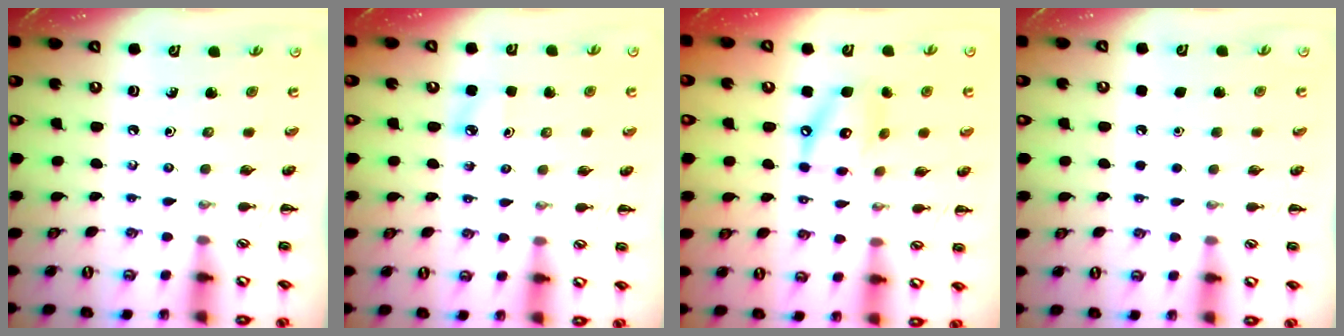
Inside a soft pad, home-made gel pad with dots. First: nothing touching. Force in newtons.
{"total": 3.8, "press": 3.6, "slide": 1.1}
{"total": 10.6, "press": 10.5, "slide": 1.5}
{"total": 1.7, "press": 1.7, "slide": 0.1}